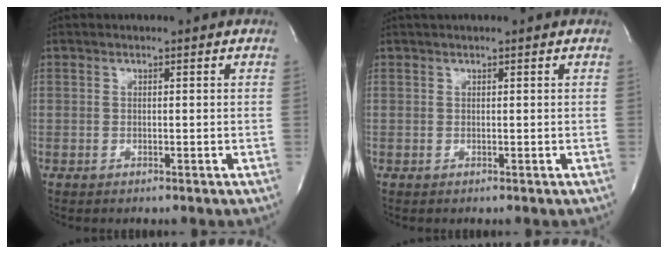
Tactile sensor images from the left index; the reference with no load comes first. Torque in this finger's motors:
{"motor_torque": [0.16, -0.13, 0.01, 0.04]}